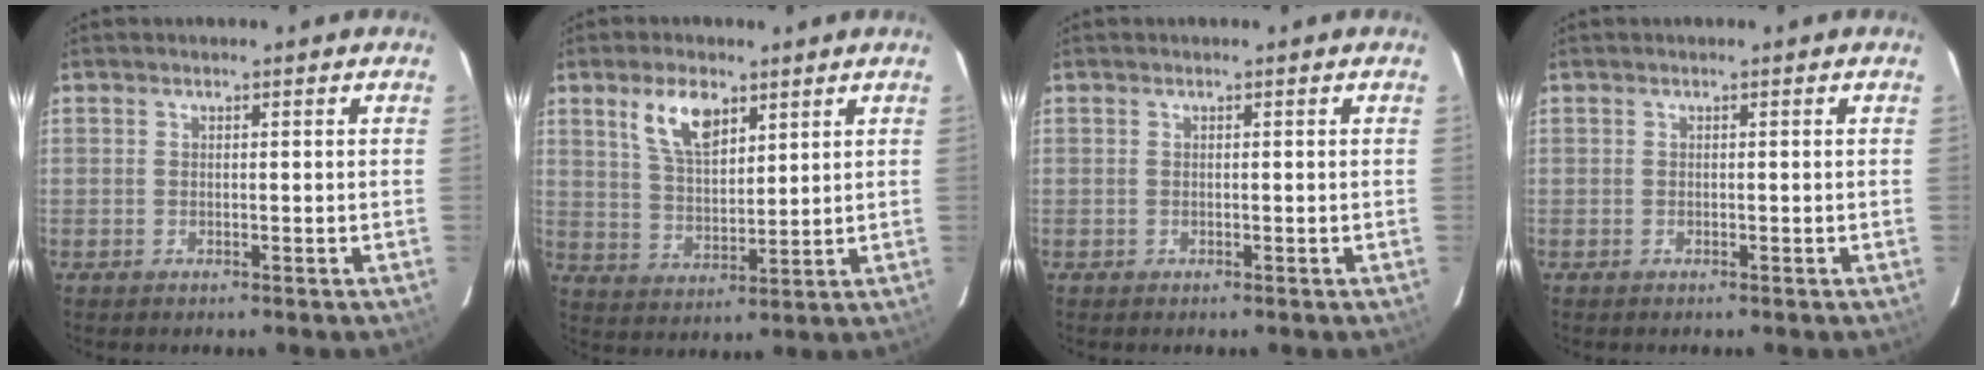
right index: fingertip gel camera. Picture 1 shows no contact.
{"total": 9.0, "force": [5.0, 4.2, 6.1], "torque": [-0.114, 0.010, 0.101]}
{"total": 0.0}
{"total": 0.0}